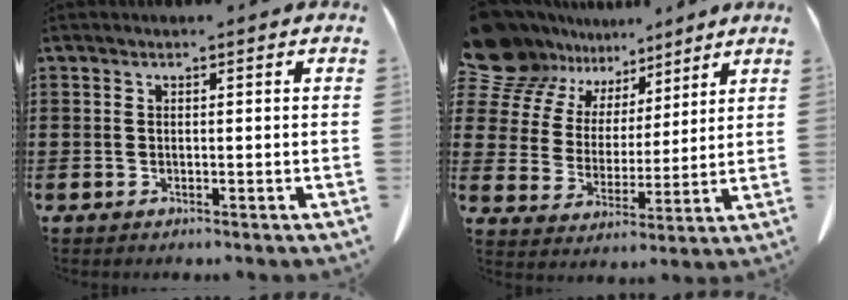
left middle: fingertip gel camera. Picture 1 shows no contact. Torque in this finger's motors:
{"motor_torque": [0.98, -0.56, 0.17, 0.09]}